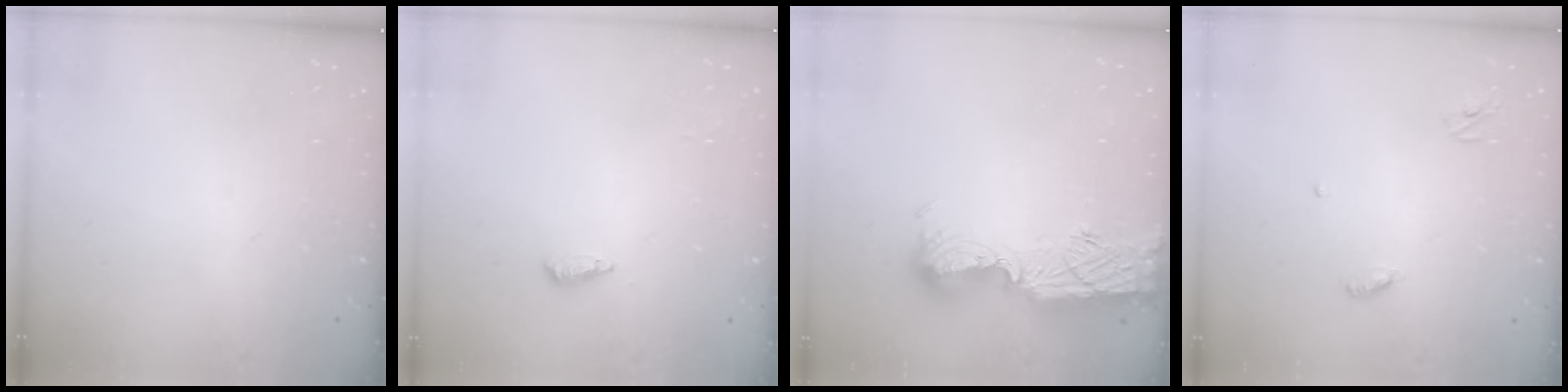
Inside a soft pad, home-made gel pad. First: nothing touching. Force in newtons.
{"total": 5.3, "press": 5.2, "slide": 1.1}
{"total": 12.9, "press": 12.8, "slide": 1.2}
{"total": 3.9, "press": 3.9, "slide": 0.3}